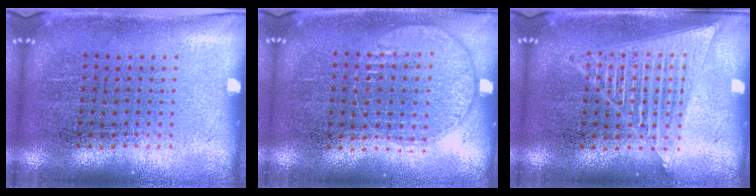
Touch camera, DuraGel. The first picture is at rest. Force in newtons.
{"total": 1.0, "press": 0.9, "slide": 0.4}
{"total": 1.5, "press": 1.5, "slide": 0.1}